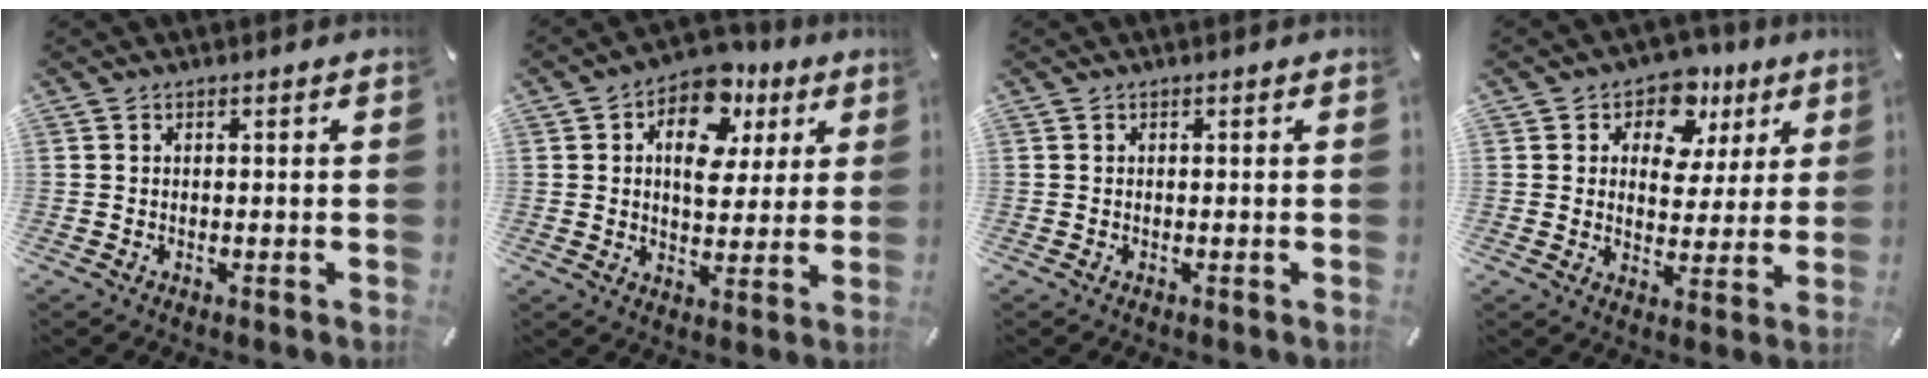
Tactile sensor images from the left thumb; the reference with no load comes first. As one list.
[{"total": 13.4, "force": [5.2, 9.2, 8.2], "torque": [-0.106, -0.024, 0.090]}, {"total": 0.0}, {"total": 9.8, "force": [5.4, 7.0, 4.3], "torque": [-0.059, -0.035, 0.093]}]